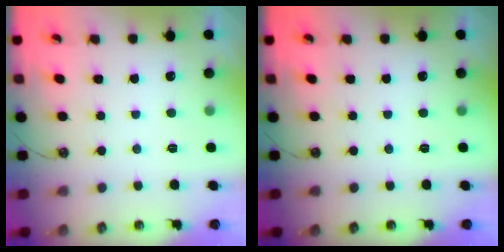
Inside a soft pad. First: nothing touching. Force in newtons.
{"total": 0.0}